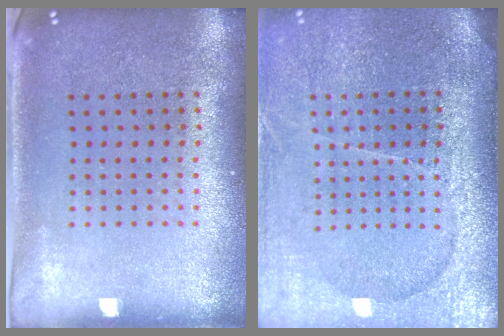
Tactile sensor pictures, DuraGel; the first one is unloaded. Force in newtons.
{"total": 4.1, "press": 3.6, "slide": 2.0}